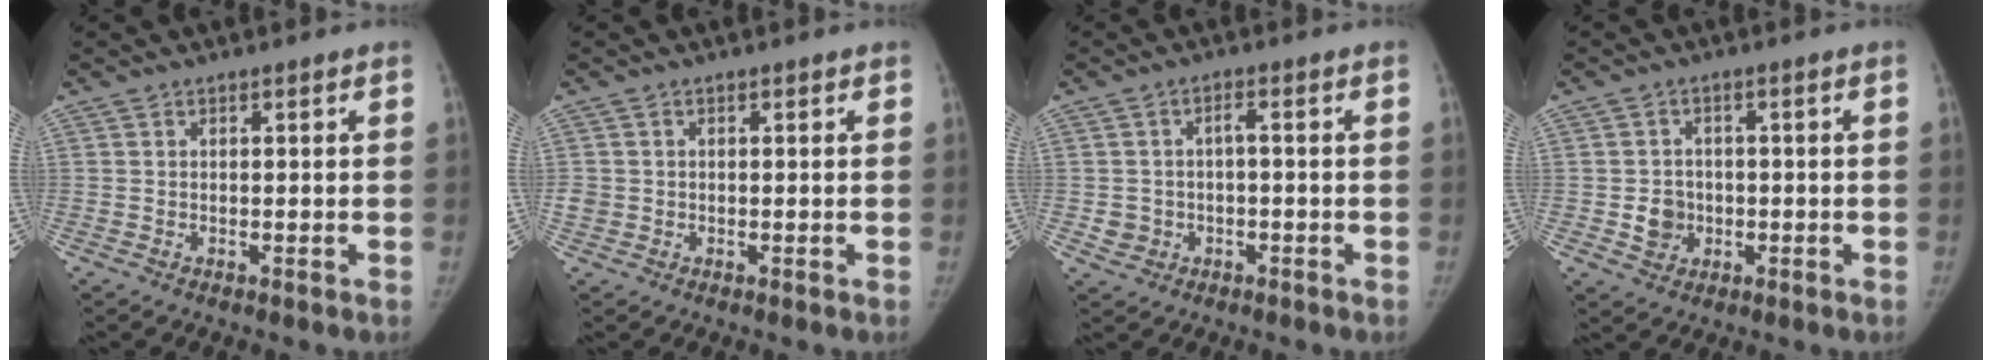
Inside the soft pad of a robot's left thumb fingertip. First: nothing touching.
{"total": 2.1, "force": [-0.3, 2.0, 0.6], "torque": [-0.001, 0.004, -0.005]}
{"total": 3.6, "force": [-1.0, 2.9, 1.8], "torque": [-0.022, 0.018, -0.013]}
{"total": 4.3, "force": [-0.9, 3.8, 1.6], "torque": [-0.005, 0.007, -0.011]}